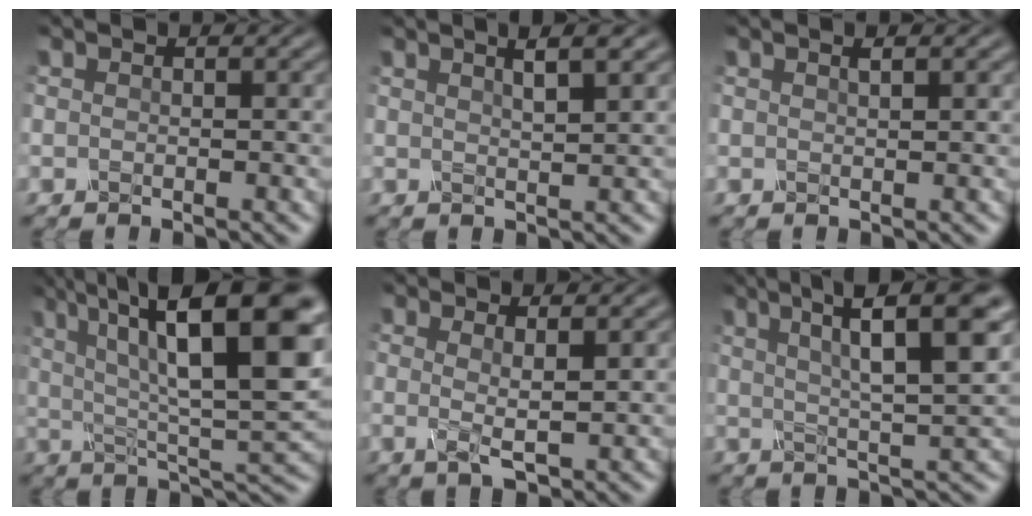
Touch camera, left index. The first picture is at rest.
{"total": 4.2, "force": [2.5, 1.1, 3.2], "torque": [-0.027, 0.020, 0.016]}
{"total": 1.3, "force": [0.5, 0.4, 1.1], "torque": [-0.007, 0.005, -0.001]}
{"total": 15.3, "force": [5.3, 4.7, 13.5], "torque": [-0.223, 0.011, 0.090]}
{"total": 2.1, "force": [0.2, 0.4, 2.1], "torque": [-0.041, -0.011, 0.006]}
{"total": 9.6, "force": [3.9, 2.1, 8.6], "torque": [-0.123, 0.023, 0.061]}